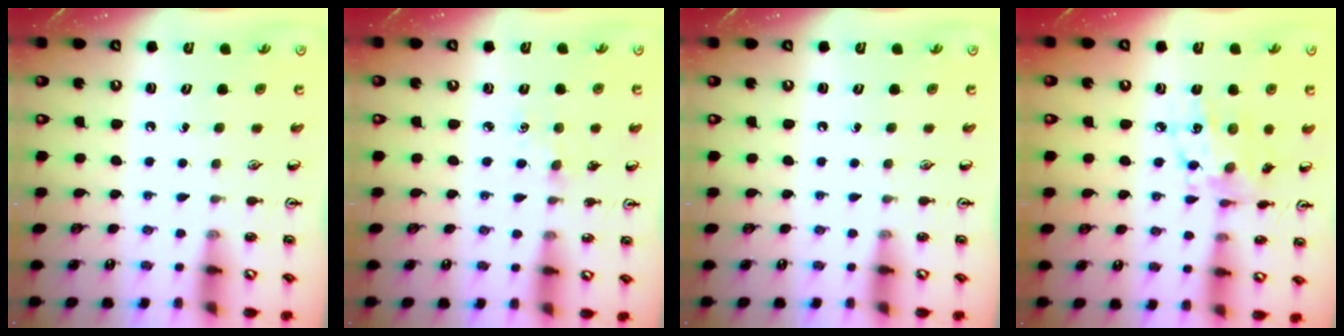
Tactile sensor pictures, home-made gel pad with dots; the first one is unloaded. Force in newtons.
{"total": 1.9, "press": 1.9, "slide": 0.3}
{"total": 0.0}
{"total": 11.0, "press": 11.0, "slide": 0.6}